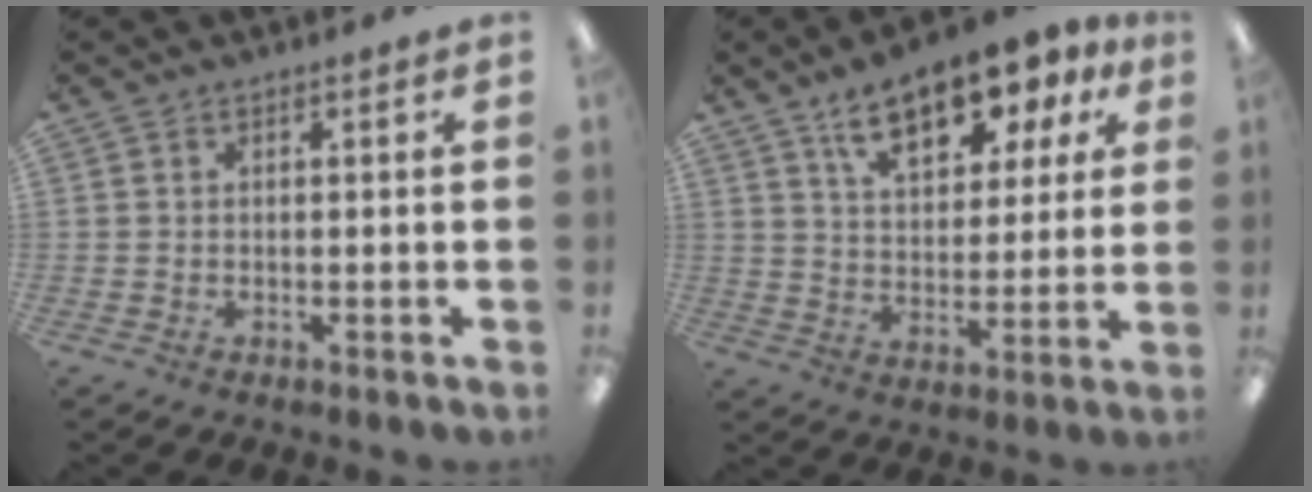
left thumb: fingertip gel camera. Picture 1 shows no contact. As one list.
[{"total": 14.4, "force": [9.6, 7.1, 8.1], "torque": [-0.123, -0.043, 0.168]}]